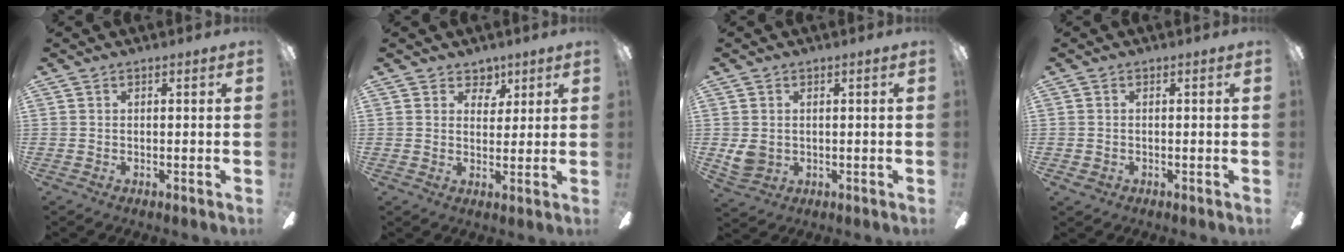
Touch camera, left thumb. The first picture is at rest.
{"total": 4.8, "force": [3.3, 3.5, 0.8], "torque": [0.000, -0.019, 0.055]}
{"total": 4.4, "force": [0.8, 3.8, 1.9], "torque": [-0.037, 0.001, 0.017]}
{"total": 1.1, "force": [-0.4, 1.0, 0.3], "torque": [-0.004, 0.004, -0.009]}